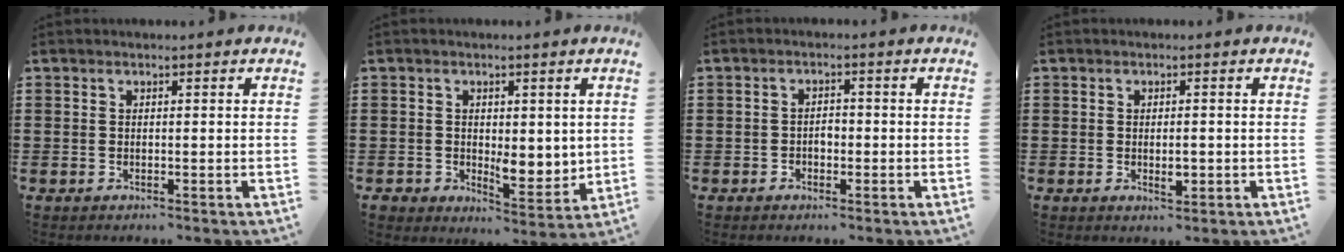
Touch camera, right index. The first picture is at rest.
{"total": 4.0, "force": [0.8, 3.1, 2.3], "torque": [-0.045, -0.005, 0.013]}
{"total": 1.7, "force": [-0.7, 1.0, 1.1], "torque": [-0.023, 0.002, -0.016]}
{"total": 2.4, "force": [-0.4, 0.9, 2.1], "torque": [-0.039, 0.002, -0.007]}